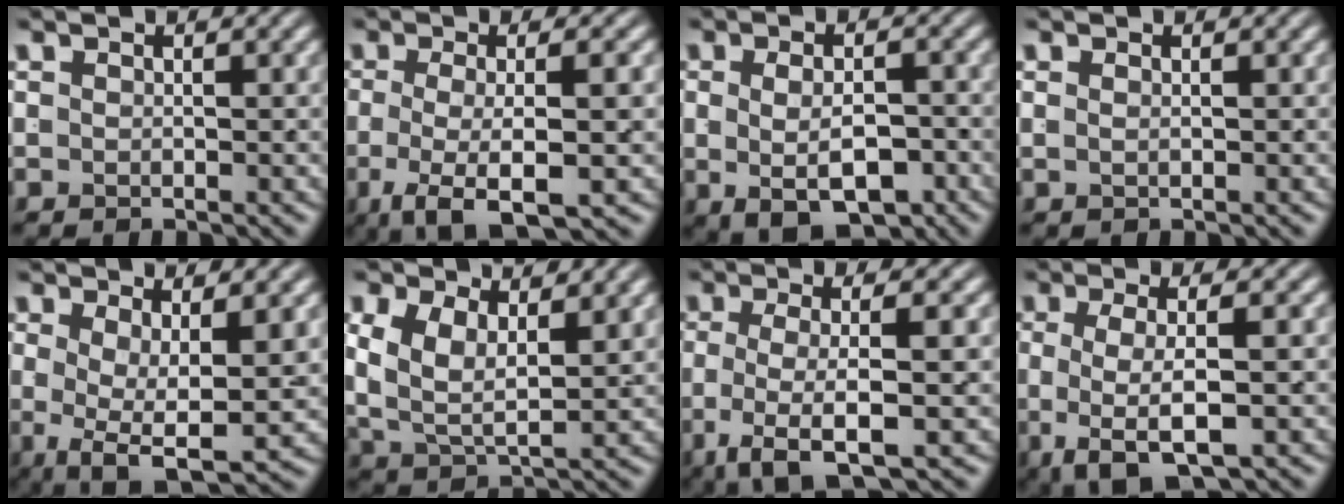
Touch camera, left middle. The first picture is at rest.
{"total": 6.3, "force": [-3.5, 1.4, 5.1], "torque": [-0.105, -0.034, -0.035]}
{"total": 6.4, "force": [-3.0, 2.9, 4.9], "torque": [-0.081, -0.022, -0.029]}
{"total": 0.8, "force": [0.2, -0.7, 0.2], "torque": [0.001, -0.004, 0.008]}
{"total": 6.4, "force": [-2.5, 2.6, 5.3], "torque": [-0.107, -0.051, -0.014]}
{"total": 6.1, "force": [1.1, 4.4, 4.1], "torque": [-0.102, -0.021, 0.027]}
{"total": 6.2, "force": [-2.7, 1.7, 5.3], "torque": [-0.112, -0.029, -0.023]}
{"total": 5.9, "force": [-2.3, 1.7, 5.1], "torque": [-0.104, -0.030, -0.015]}